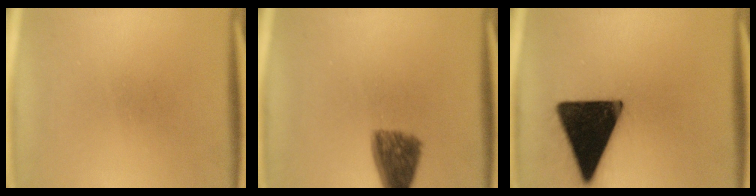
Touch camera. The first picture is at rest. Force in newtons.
{"total": 7.8}
{"total": 20.0}